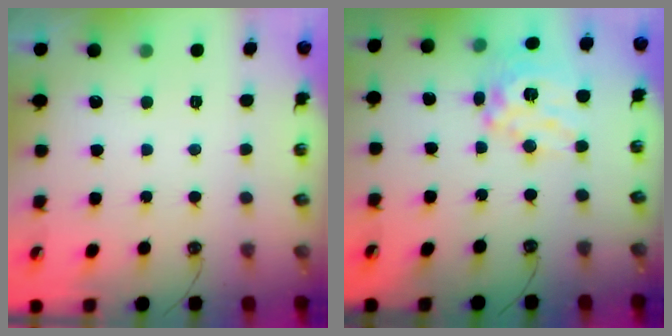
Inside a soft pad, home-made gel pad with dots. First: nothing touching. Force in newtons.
{"total": 14.1, "press": 14.0, "slide": 1.3}